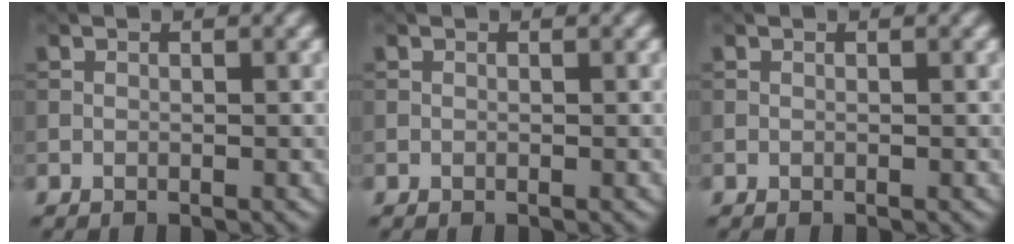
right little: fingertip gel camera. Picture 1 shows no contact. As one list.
[{"total": 0.0}, {"total": 0.0}]